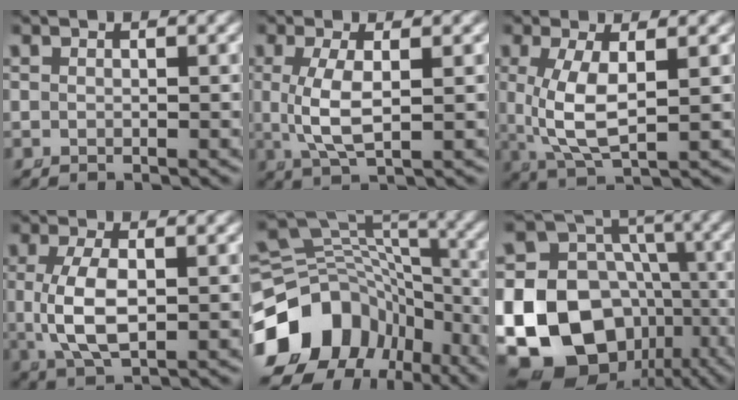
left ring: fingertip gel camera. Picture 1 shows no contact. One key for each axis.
{"total": 4.0, "fx": 0.1, "fy": 1.2, "fz": 3.8, "tx": -0.094, "ty": -0.012, "tz": 0.017}
{"total": 5.7, "fx": 0.5, "fy": 2.3, "fz": 5.2, "tx": -0.110, "ty": -0.014, "tz": 0.026}
{"total": 4.9, "fx": -0.1, "fy": 2.3, "fz": 4.3, "tx": -0.109, "ty": -0.008, "tz": 0.010}
{"total": 15.2, "fx": -4.8, "fy": 12.0, "fz": 8.0, "tx": -0.144, "ty": -0.038, "tz": -0.070}
{"total": 21.9, "fx": -5.0, "fy": 18.6, "fz": 10.3, "tx": -0.250, "ty": -0.086, "tz": -0.065}